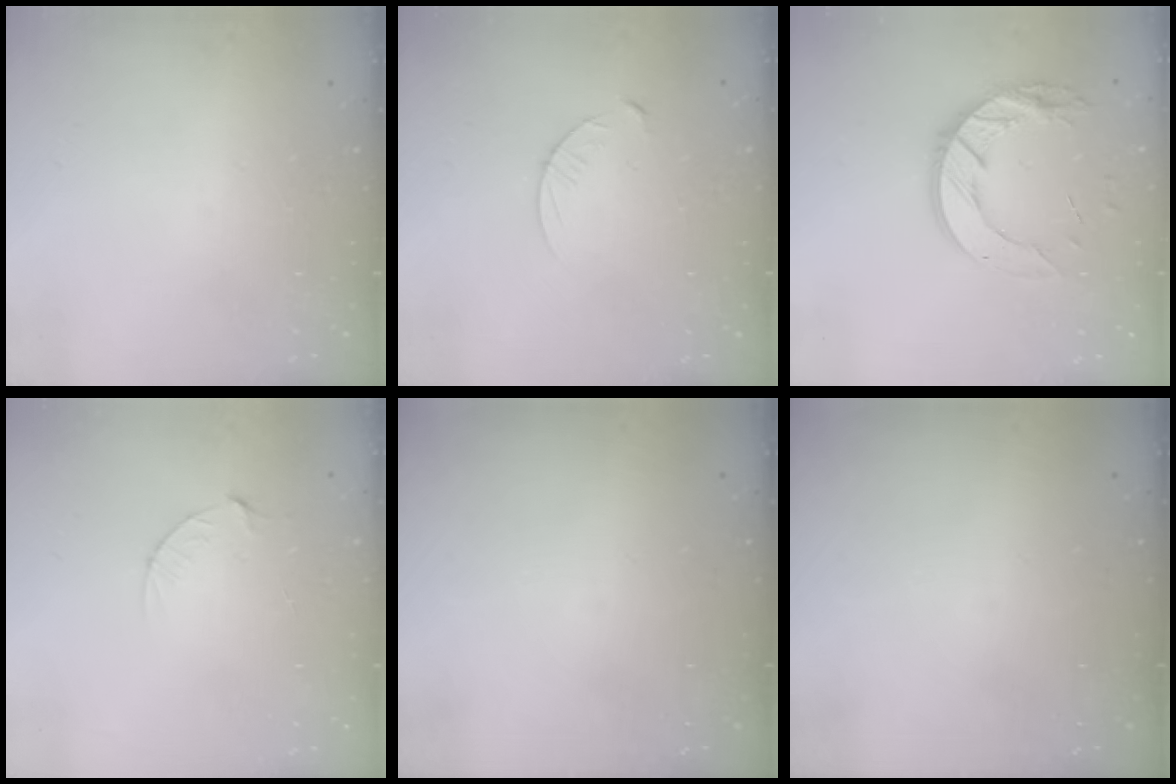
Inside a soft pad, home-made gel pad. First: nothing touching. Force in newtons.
{"total": 4.6, "press": 4.6, "slide": 0.5}
{"total": 14.7, "press": 14.6, "slide": 1.3}
{"total": 3.7, "press": 3.7, "slide": 0.4}
{"total": 0.0}
{"total": 0.0}